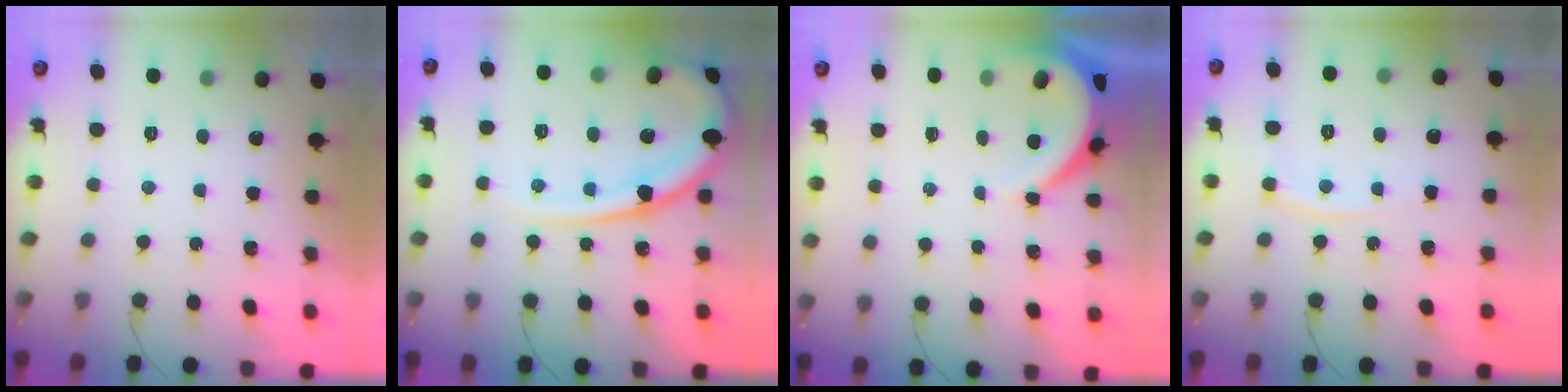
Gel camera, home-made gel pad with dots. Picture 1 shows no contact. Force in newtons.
{"total": 15.5, "press": 15.3, "slide": 2.0}
{"total": 6.4, "press": 6.4, "slide": 0.5}
{"total": 7.0, "press": 6.9, "slide": 1.0}